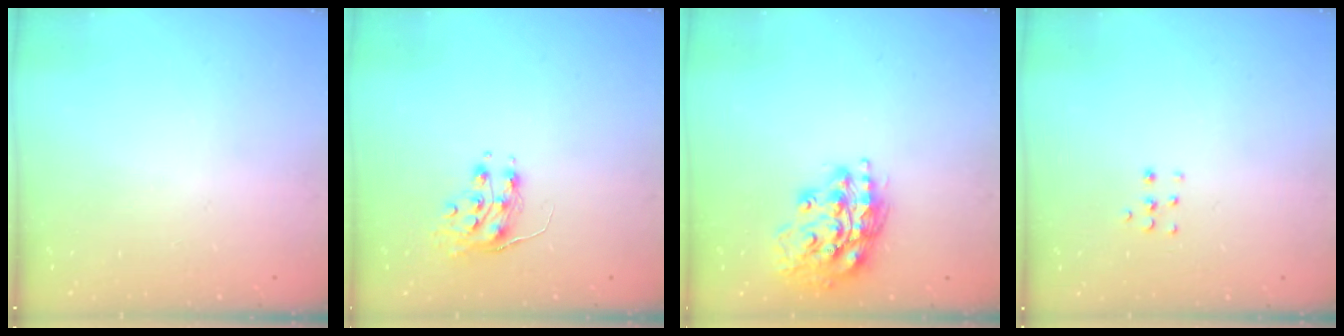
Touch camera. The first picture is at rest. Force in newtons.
{"total": 8.9, "press": 8.9, "slide": 0.3}
{"total": 15.9, "press": 15.7, "slide": 2.2}
{"total": 4.1, "press": 4.1, "slide": 0.5}